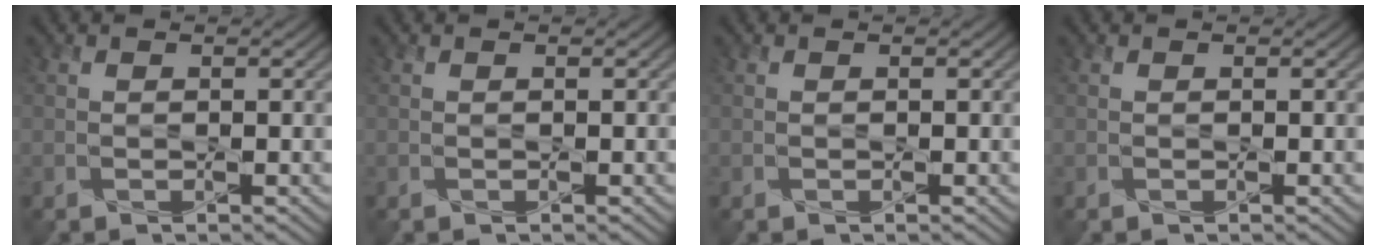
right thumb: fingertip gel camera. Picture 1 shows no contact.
{"total": 0.0}
{"total": 0.0}
{"total": 0.0}